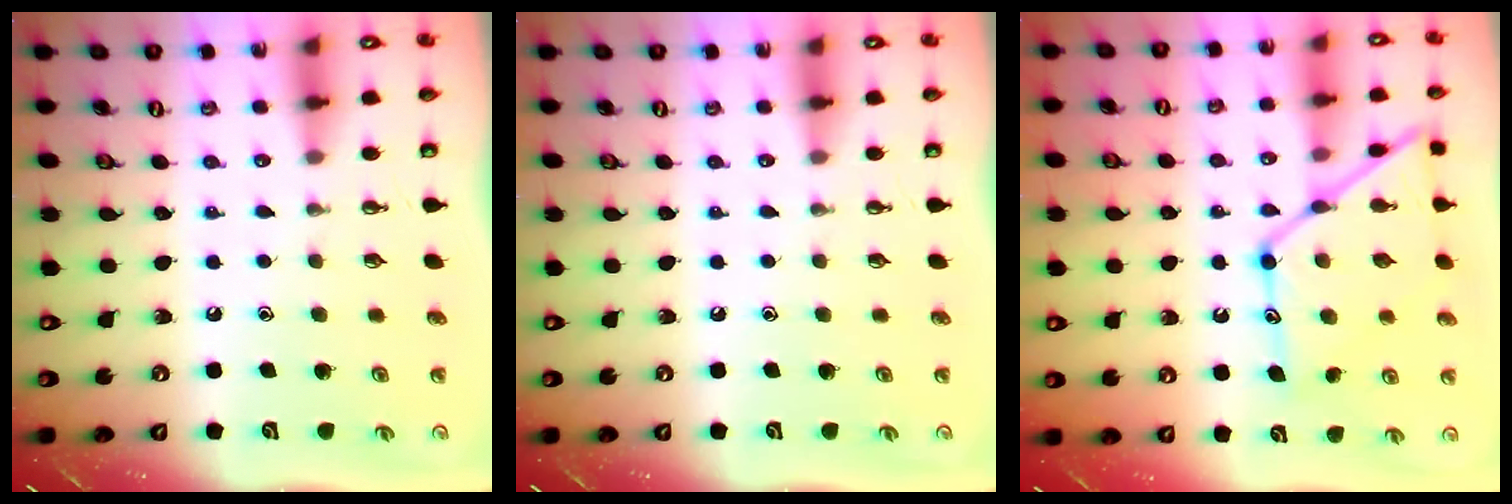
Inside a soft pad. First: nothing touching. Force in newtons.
{"total": 0.0}
{"total": 17.2, "press": 17.1, "slide": 1.5}